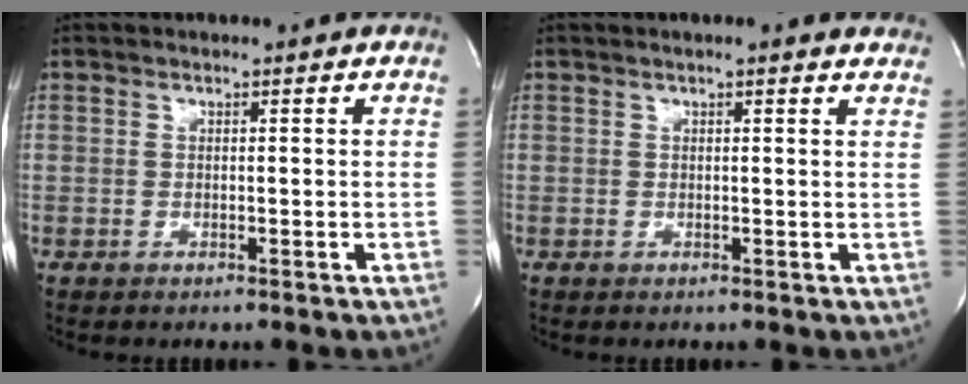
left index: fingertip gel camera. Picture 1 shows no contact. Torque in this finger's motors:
{"motor_torque": [0.02, -0.24, 0.08, -0.01]}